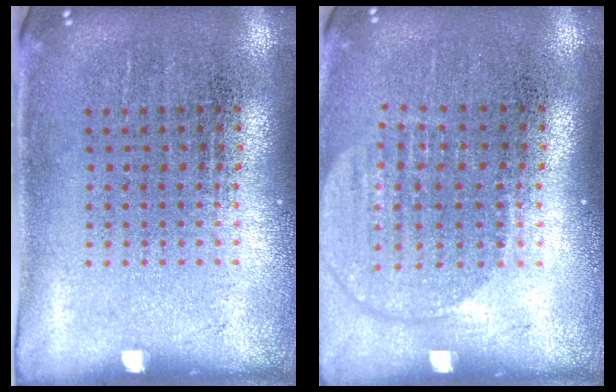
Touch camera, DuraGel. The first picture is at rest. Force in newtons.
{"total": 1.7, "press": 1.5, "slide": 0.8}